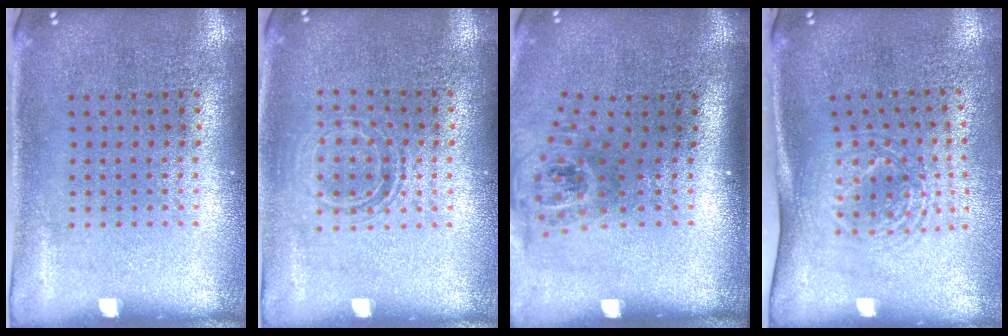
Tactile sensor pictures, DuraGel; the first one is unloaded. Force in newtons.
{"total": 1.2, "press": 1.1, "slide": 0.6}
{"total": 1.8, "press": 1.3, "slide": 1.2}
{"total": 1.6, "press": 1.3, "slide": 1.0}